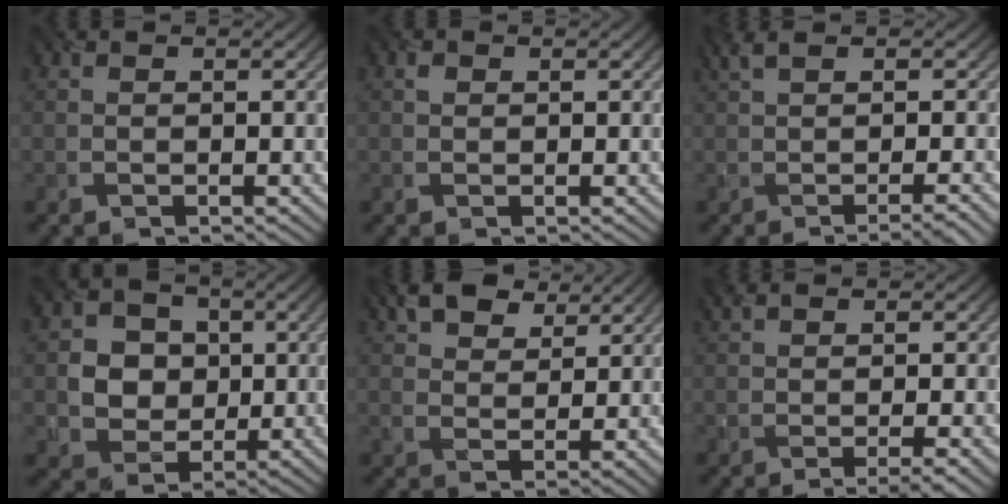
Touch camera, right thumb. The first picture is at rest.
{"total": 0.7, "force": [0.2, 0.7, 0.0], "torque": [0.000, -0.001, 0.003]}
{"total": 4.4, "force": [-0.3, 1.0, 4.3], "torque": [-0.059, 0.009, -0.006]}
{"total": 5.3, "force": [0.4, 5.2, 1.1], "torque": [-0.039, 0.005, -0.003]}
{"total": 5.7, "force": [4.1, 3.1, 2.3], "torque": [-0.049, 0.007, 0.078]}
{"total": 4.0, "force": [-0.5, 0.9, 3.9], "torque": [-0.055, 0.007, -0.008]}